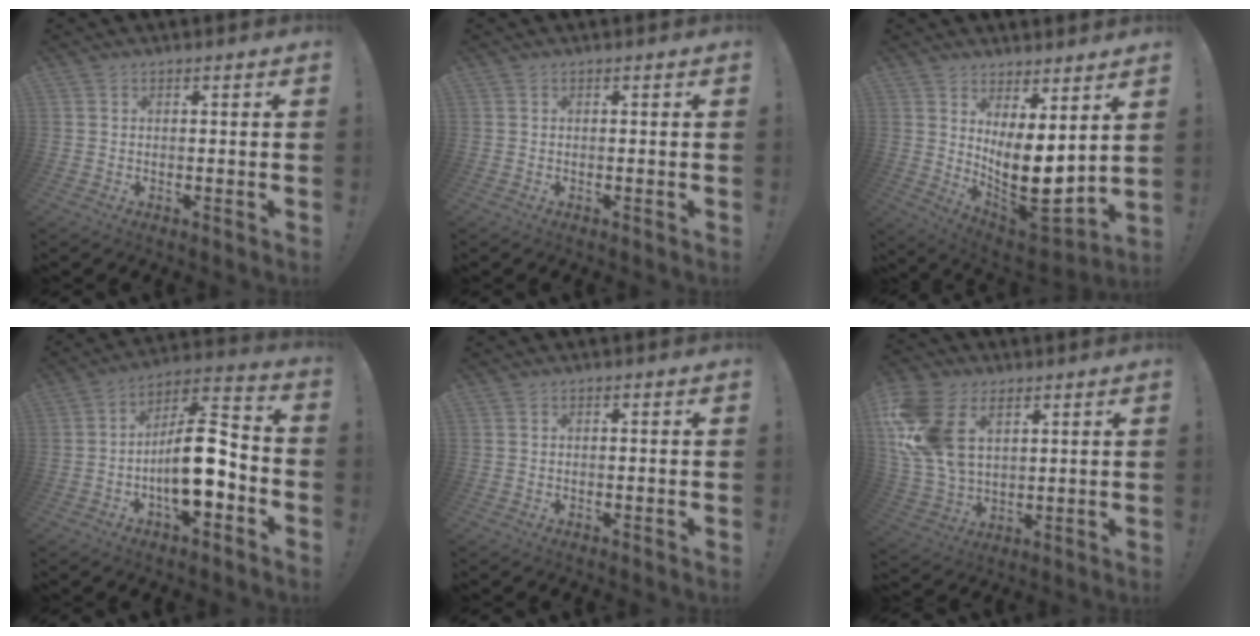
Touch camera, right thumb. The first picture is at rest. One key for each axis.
{"total": 0.0}
{"total": 12.3, "fx": 0.9, "fy": 4.7, "fz": 11.3, "tx": -0.163, "ty": -0.047, "tz": 0.026}
{"total": 16.4, "fx": -4.4, "fy": 6.4, "fz": 14.4, "tx": -0.242, "ty": 0.028, "tz": -0.065}
{"total": 0.0}
{"total": 18.5, "fx": 7.3, "fy": 12.4, "fz": 11.6, "tx": -0.241, "ty": -0.025, "tz": 0.139}